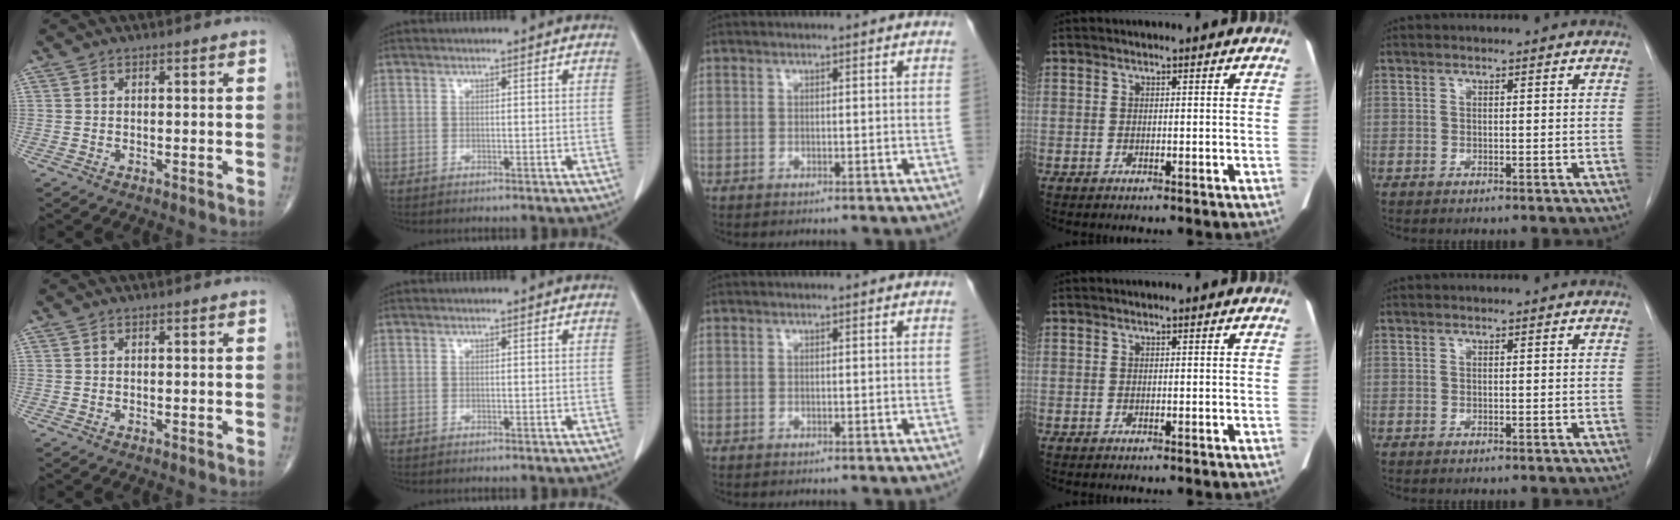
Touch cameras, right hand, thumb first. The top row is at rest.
{}